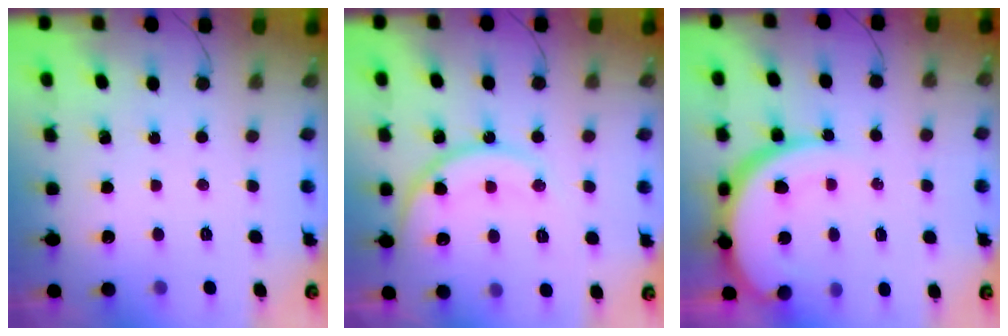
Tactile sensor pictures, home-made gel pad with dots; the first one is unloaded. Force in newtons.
{"total": 14.8, "press": 14.7, "slide": 1.2}
{"total": 13.4, "press": 13.3, "slide": 1.4}